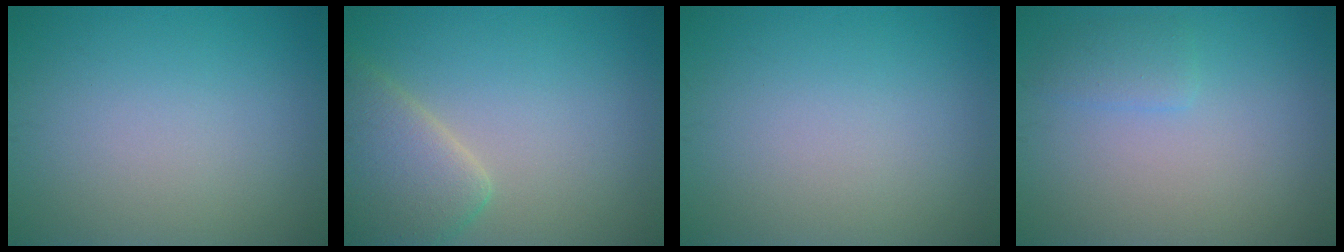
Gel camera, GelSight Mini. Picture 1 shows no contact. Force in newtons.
{"total": 5.0, "press": 5.0, "slide": 0.4}
{"total": 0.0}
{"total": 1.5, "press": 1.5, "slide": 0.1}